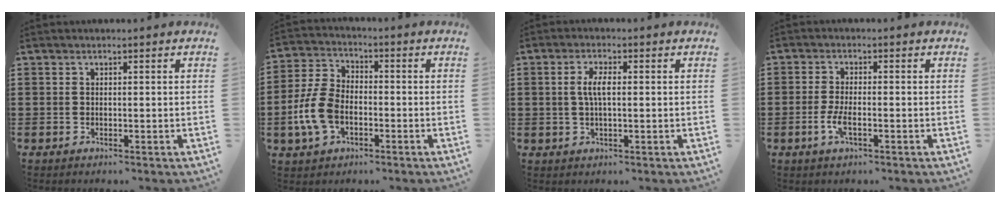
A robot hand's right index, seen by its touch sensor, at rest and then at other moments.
{"total": 7.7, "force": [-2.4, 4.6, 5.8], "torque": [-0.149, -0.003, -0.053]}
{"total": 3.7, "force": [0.2, 1.2, 3.5], "torque": [-0.074, 0.002, -0.001]}
{"total": 3.2, "force": [-1.3, 1.0, 2.8], "torque": [-0.059, -0.002, -0.027]}